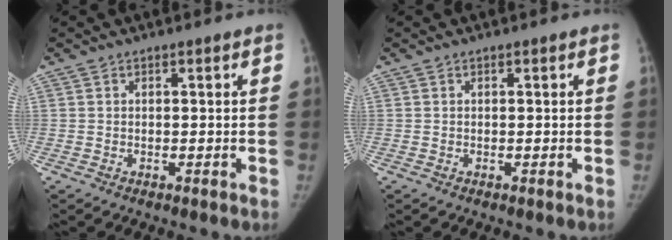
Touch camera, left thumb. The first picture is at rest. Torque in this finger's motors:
{"motor_torque": [0.05, -0.03, 0.10, -0.04, 0.01]}